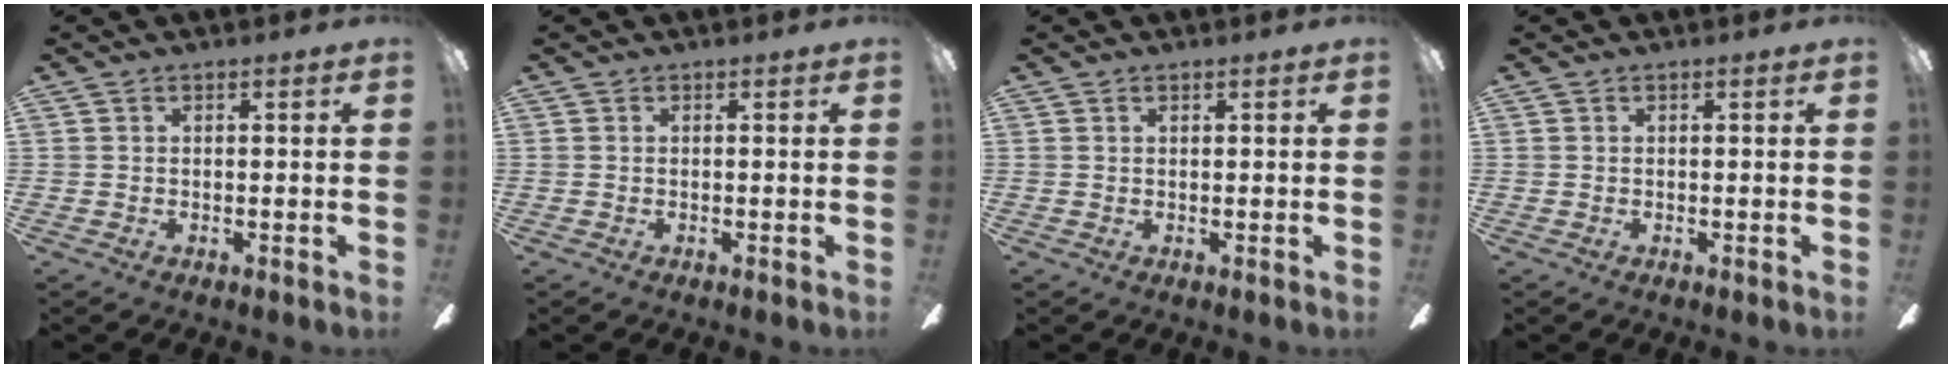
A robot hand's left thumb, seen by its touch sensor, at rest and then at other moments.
{"total": 0.0}
{"total": 0.6, "force": [0.4, 0.2, 0.4], "torque": [-0.009, 0.002, 0.007]}
{"total": 0.0}